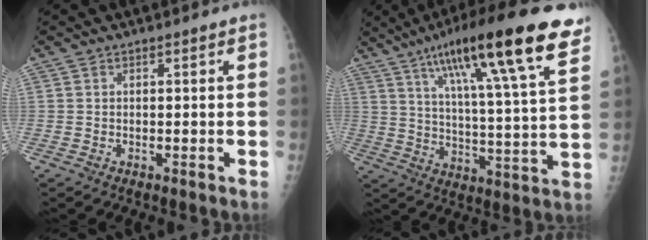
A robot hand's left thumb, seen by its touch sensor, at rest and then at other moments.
{"total": 24.0, "force": [14.4, 3.4, 18.9], "torque": [-0.283, -0.033, 0.218]}